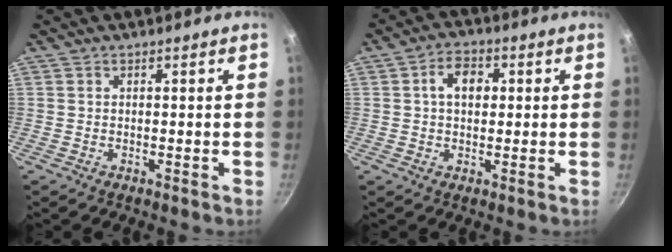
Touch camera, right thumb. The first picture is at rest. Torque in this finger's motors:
{"motor_torque": [0.03, 1.82, 0.76, -0.14, 0.05]}